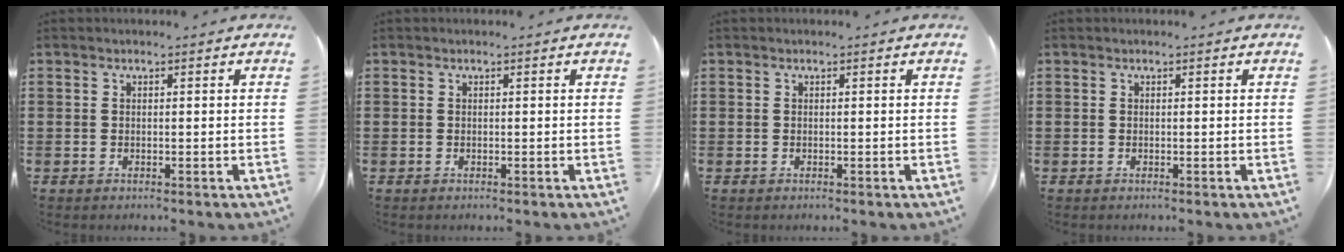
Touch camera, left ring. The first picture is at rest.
{"total": 0.0}
{"total": 0.0}
{"total": 0.0}